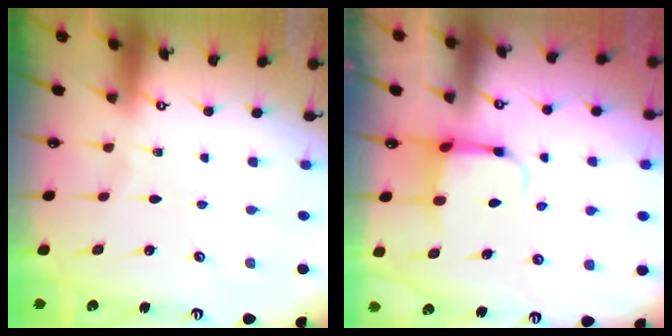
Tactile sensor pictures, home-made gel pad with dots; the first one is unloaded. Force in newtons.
{"total": 4.0, "press": 3.8, "slide": 1.0}